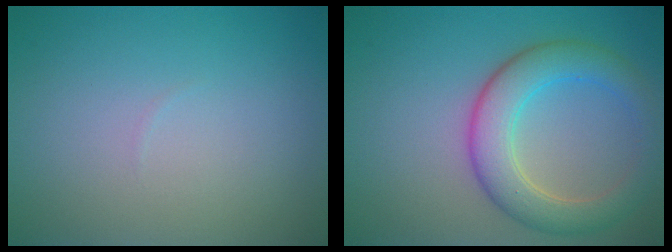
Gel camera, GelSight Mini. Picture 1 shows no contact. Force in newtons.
{"total": 5.6, "press": 5.6, "slide": 0.3}